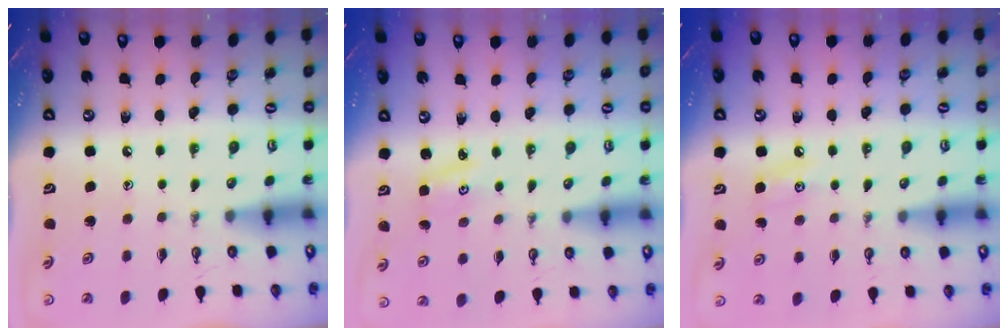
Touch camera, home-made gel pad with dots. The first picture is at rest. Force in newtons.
{"total": 3.0, "press": 3.0, "slide": 0.4}
{"total": 5.3, "press": 5.2, "slide": 0.8}